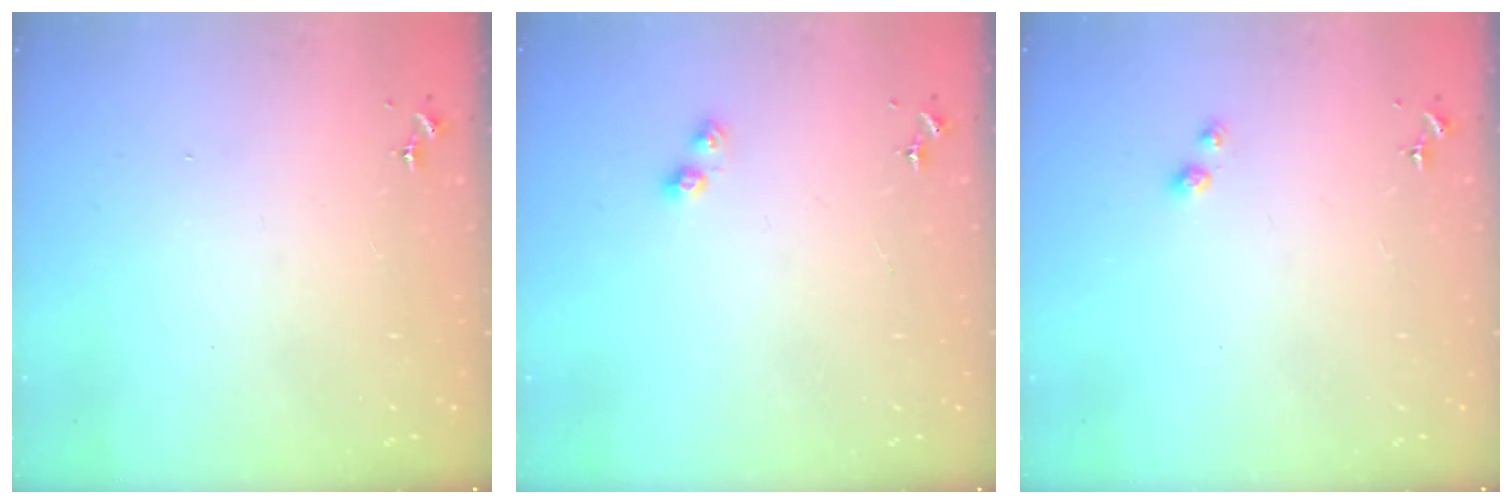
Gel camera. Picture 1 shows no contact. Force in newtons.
{"total": 3.4, "press": 3.4, "slide": 0.4}
{"total": 3.0, "press": 3.0, "slide": 0.5}